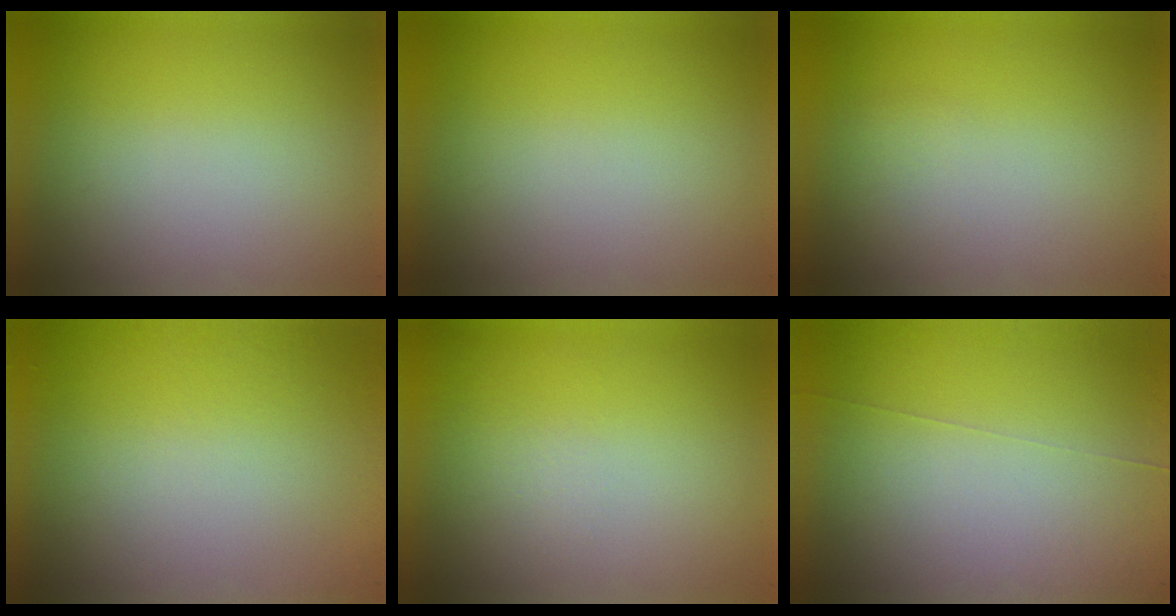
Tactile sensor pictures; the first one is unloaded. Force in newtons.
{"total": 0.0}
{"total": 1.1}
{"total": 6.9}
{"total": 1.3}
{"total": 4.4}